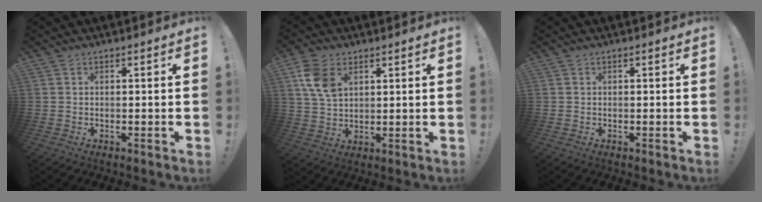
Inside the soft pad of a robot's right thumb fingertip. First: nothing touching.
{"total": 10.1, "force": [4.2, 6.5, 6.4], "torque": [-0.114, -0.004, 0.083]}
{"total": 0.0}